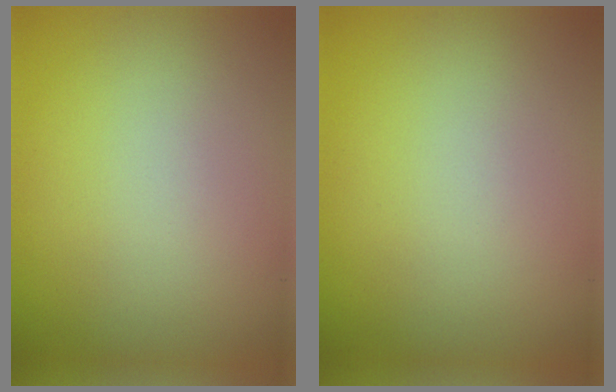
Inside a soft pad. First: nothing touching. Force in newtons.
{"total": 0.0}